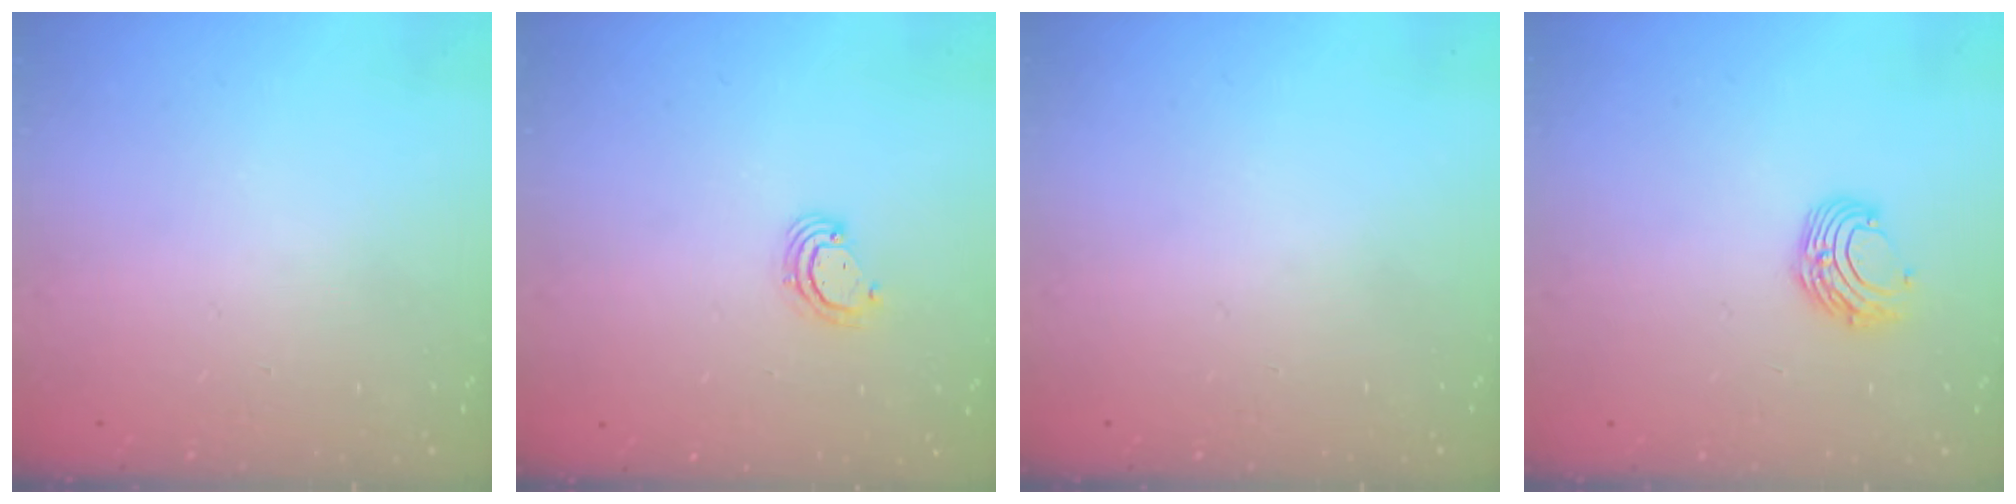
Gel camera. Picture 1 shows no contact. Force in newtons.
{"total": 3.5, "press": 3.5, "slide": 0.1}
{"total": 0.0}
{"total": 8.8, "press": 8.8, "slide": 0.9}